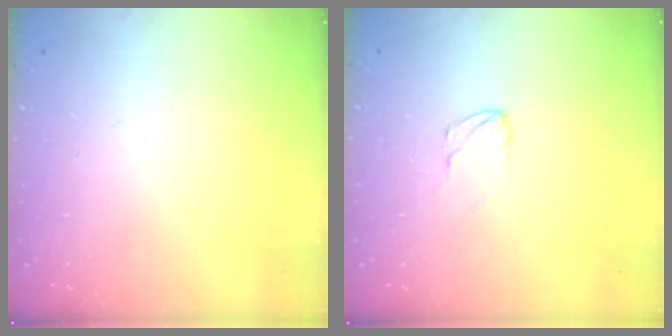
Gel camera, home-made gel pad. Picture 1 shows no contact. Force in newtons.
{"total": 2.5, "press": 2.5, "slide": 0.2}